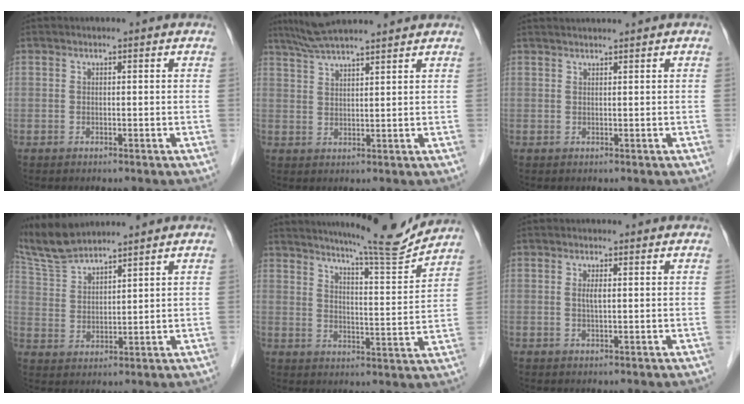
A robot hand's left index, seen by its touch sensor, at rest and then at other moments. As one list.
[{"total": 9.6, "force": [8.6, 0.1, 4.3], "torque": [-0.077, 0.037, 0.134]}, {"total": 1.8, "force": [1.7, -0.4, 0.4], "torque": [-0.003, 0.019, 0.036]}, {"total": 7.7, "force": [7.4, 0.1, 2.0], "torque": [-0.067, 0.015, 0.161]}, {"total": 12.7, "force": [12.0, -0.6, 4.1], "torque": [-0.065, -0.025, 0.164]}, {"total": 1.3, "force": [0.3, 0.2, 1.2], "torque": [-0.029, 0.000, 0.004]}]